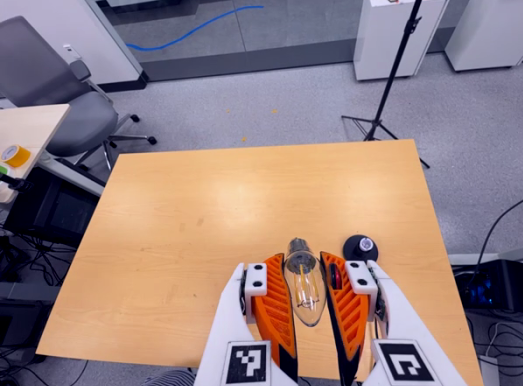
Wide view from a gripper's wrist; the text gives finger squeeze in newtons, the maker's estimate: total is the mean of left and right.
{"total": 23.5, "left": 25.7, "right": 21.3}